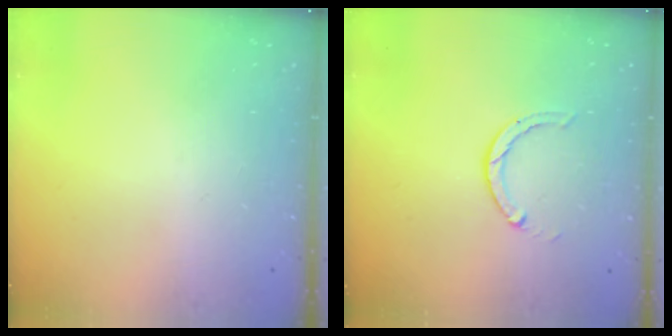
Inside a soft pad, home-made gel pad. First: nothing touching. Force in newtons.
{"total": 2.0, "press": 2.0, "slide": 0.3}